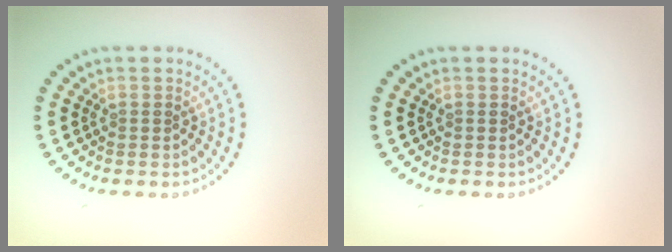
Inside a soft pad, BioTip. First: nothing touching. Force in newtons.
{"total": 0.0}